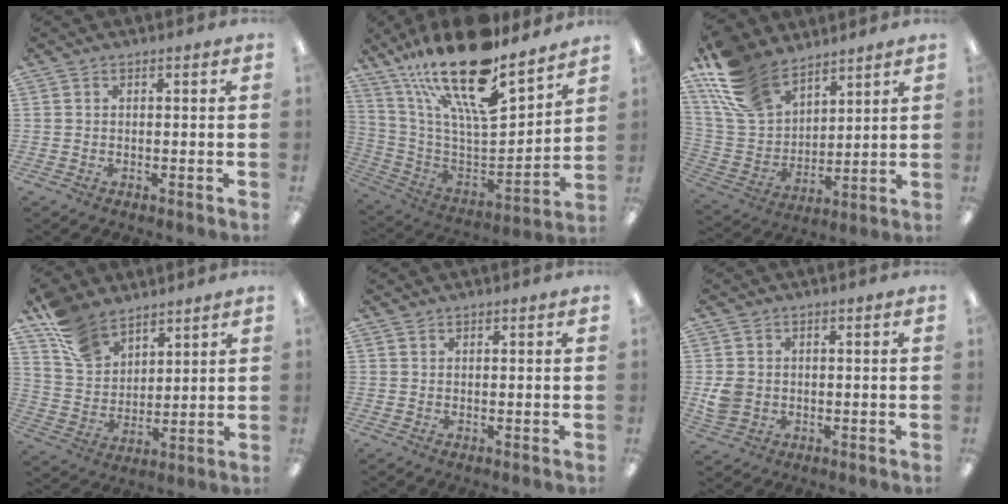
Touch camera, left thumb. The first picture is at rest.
{"total": 25.6, "force": [18.1, 7.7, 16.3], "torque": [-0.296, -0.126, 0.308]}
{"total": 17.5, "force": [12.6, 9.7, 7.5], "torque": [-0.176, -0.052, 0.244]}
{"total": 12.4, "force": [9.5, 7.1, 3.8], "torque": [-0.090, -0.046, 0.188]}
{"total": 0.6, "force": [0.5, 0.3, 0.1], "torque": [-0.003, 0.001, 0.009]}
{"total": 5.0, "force": [0.1, 4.4, 2.2], "torque": [-0.032, 0.002, 0.002]}